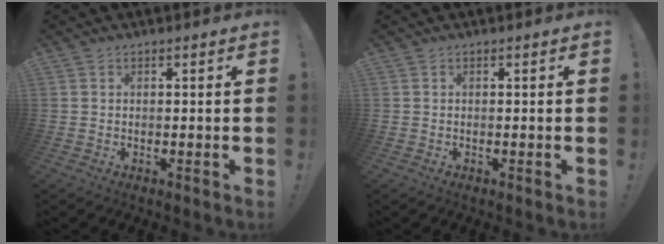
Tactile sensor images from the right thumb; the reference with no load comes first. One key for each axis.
{"total": 0.0}